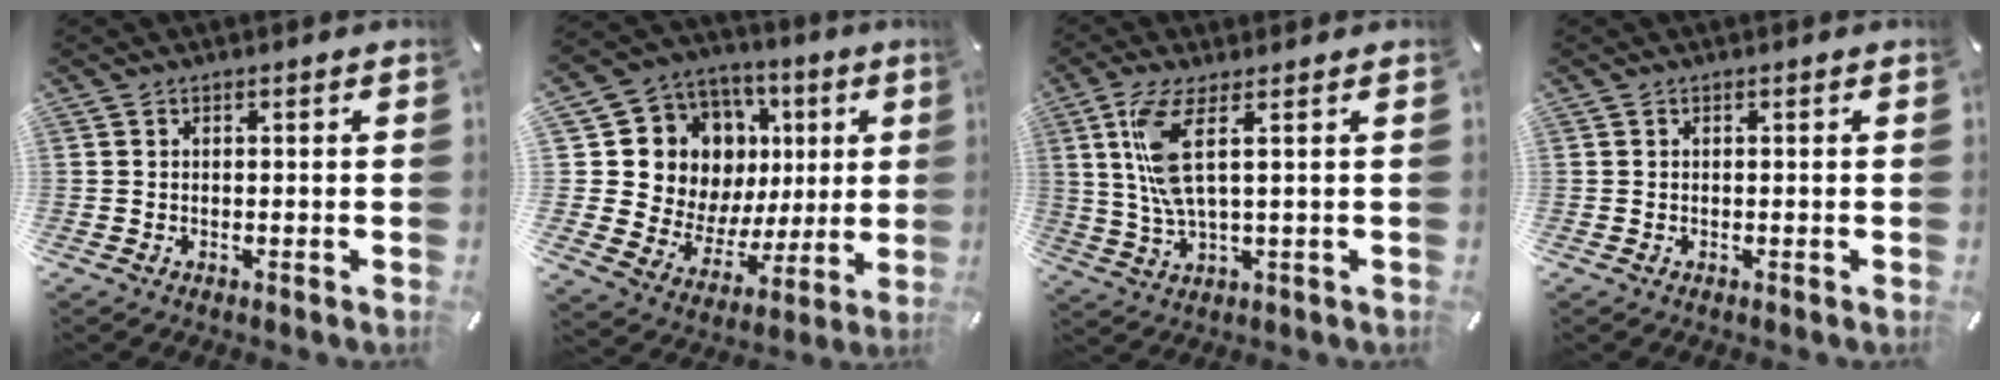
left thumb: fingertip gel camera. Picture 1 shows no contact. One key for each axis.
{"total": 15.4, "fx": 5.4, "fy": 13.4, "fz": 5.3, "tx": -0.095, "ty": -0.045, "tz": 0.128}
{"total": 10.7, "fx": 3.0, "fy": 2.6, "fz": 9.9, "tx": -0.217, "ty": -0.013, "tz": 0.048}
{"total": 0.0}